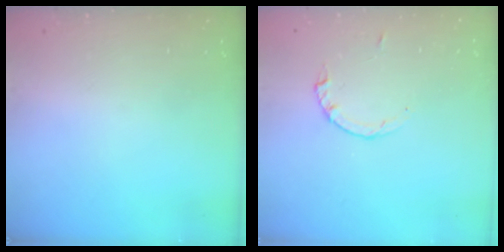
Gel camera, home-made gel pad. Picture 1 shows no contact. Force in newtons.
{"total": 2.2, "press": 2.1, "slide": 0.3}